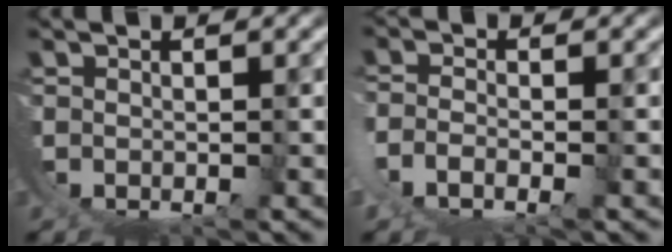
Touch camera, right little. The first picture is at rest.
{"total": 2.5, "force": [-1.0, 0.1, 2.3], "torque": [-0.046, -0.009, -0.012]}